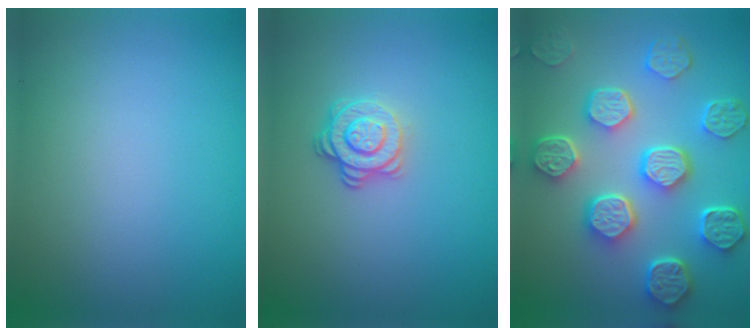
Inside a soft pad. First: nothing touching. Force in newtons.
{"total": 2.9, "press": 2.5, "slide": 1.6}
{"total": 8.2, "press": 6.4, "slide": 5.1}